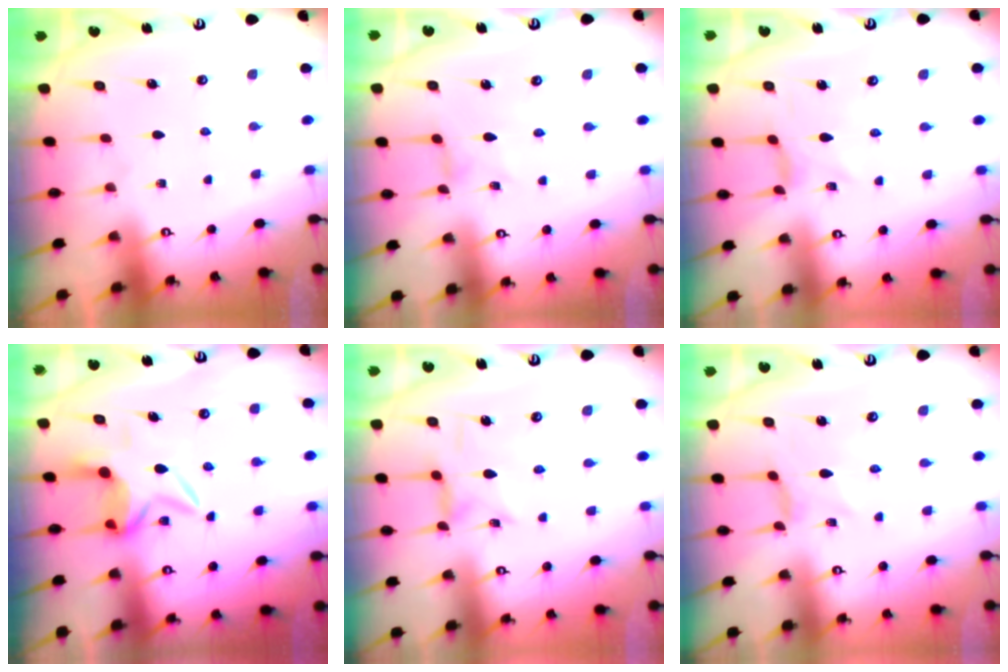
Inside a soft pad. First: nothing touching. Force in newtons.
{"total": 0.0}
{"total": 0.7, "press": 0.7, "slide": 0.2}
{"total": 6.2, "press": 6.1, "slide": 0.9}
{"total": 3.7, "press": 3.6, "slide": 0.3}
{"total": 0.0}